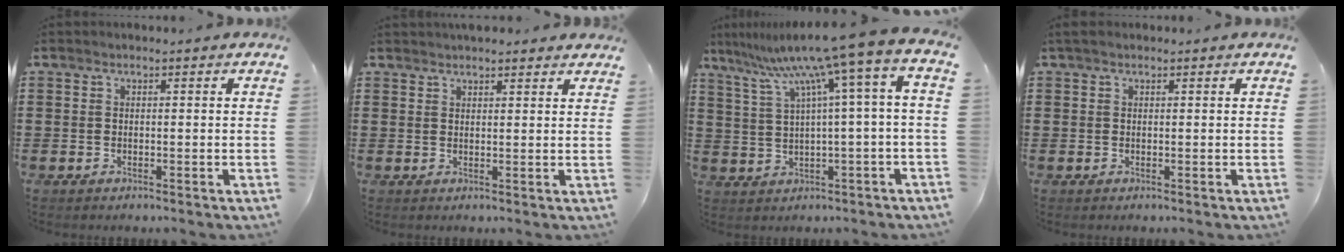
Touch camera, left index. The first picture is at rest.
{"total": 2.3, "force": [2.2, 0.3, 0.5], "torque": [-0.014, 0.001, 0.042]}
{"total": 7.9, "force": [4.2, -1.3, 6.6], "torque": [-0.141, -0.043, 0.059]}
{"total": 0.7, "force": [0.3, 0.5, 0.5], "torque": [-0.010, 0.006, 0.005]}